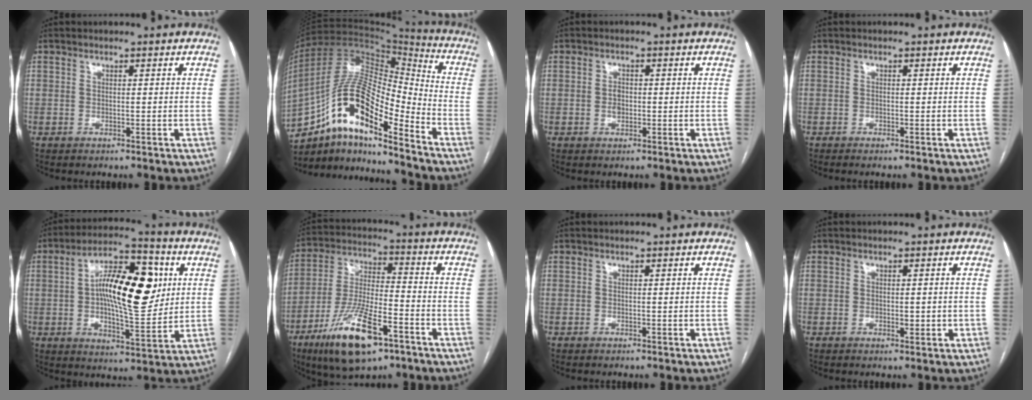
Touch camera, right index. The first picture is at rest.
{"total": 17.0, "force": [-10.0, 4.4, 13.0], "torque": [-0.250, 0.033, -0.172]}
{"total": 1.8, "force": [-0.2, 1.3, 1.2], "torque": [-0.020, 0.002, -0.002]}
{"total": 0.7, "force": [-0.5, -0.2, 0.4], "torque": [-0.010, 0.000, -0.010]}
{"total": 17.0, "force": [2.9, 5.6, 15.8], "torque": [-0.264, 0.024, 0.045]}
{"total": 16.2, "force": [-8.9, 4.5, 12.8], "torque": [-0.262, -0.019, -0.155]}
{"total": 0.0}
{"total": 1.5, "force": [-0.1, 0.8, 1.2], "torque": [-0.016, -0.002, 0.002]}